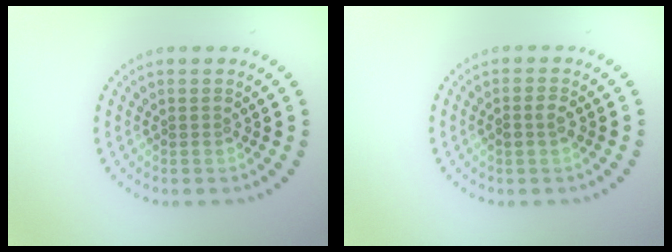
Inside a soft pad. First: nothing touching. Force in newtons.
{"total": 1.5, "press": 1.5, "slide": 0.2}